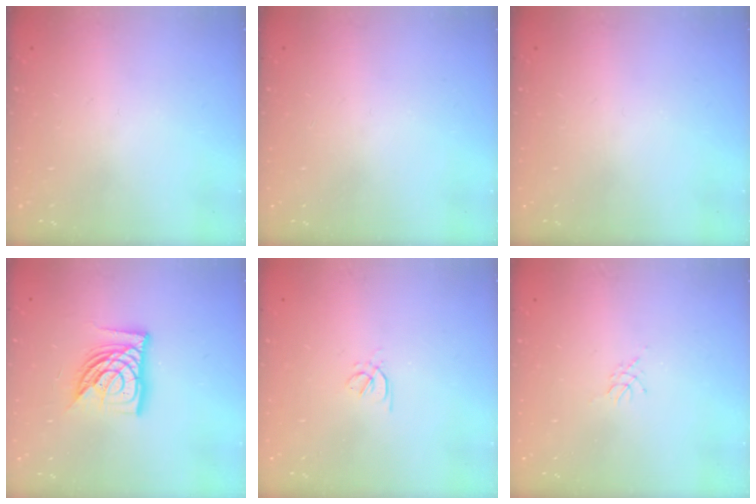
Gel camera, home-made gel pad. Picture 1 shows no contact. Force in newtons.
{"total": 0.0}
{"total": 0.0}
{"total": 14.8, "press": 14.6, "slide": 1.9}
{"total": 1.6, "press": 1.5, "slide": 0.5}
{"total": 3.2, "press": 3.1, "slide": 0.6}